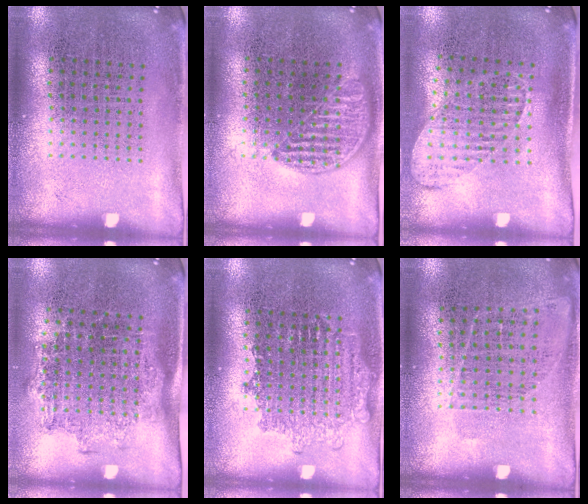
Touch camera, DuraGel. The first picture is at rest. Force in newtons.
{"total": 0.9, "press": 0.8, "slide": 0.4}
{"total": 1.4, "press": 1.1, "slide": 0.8}
{"total": 1.3, "press": 1.0, "slide": 0.8}
{"total": 1.8, "press": 1.8, "slide": 0.3}
{"total": 1.0, "press": 0.8, "slide": 0.6}